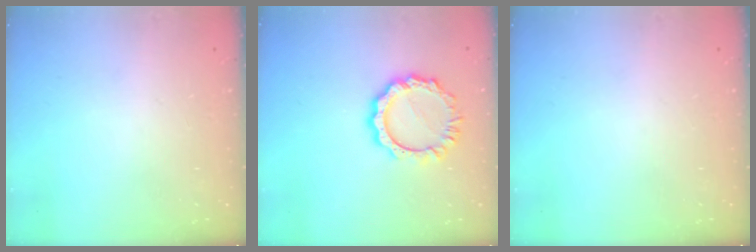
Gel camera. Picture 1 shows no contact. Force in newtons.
{"total": 9.8, "press": 9.8, "slide": 0.9}
{"total": 0.0}